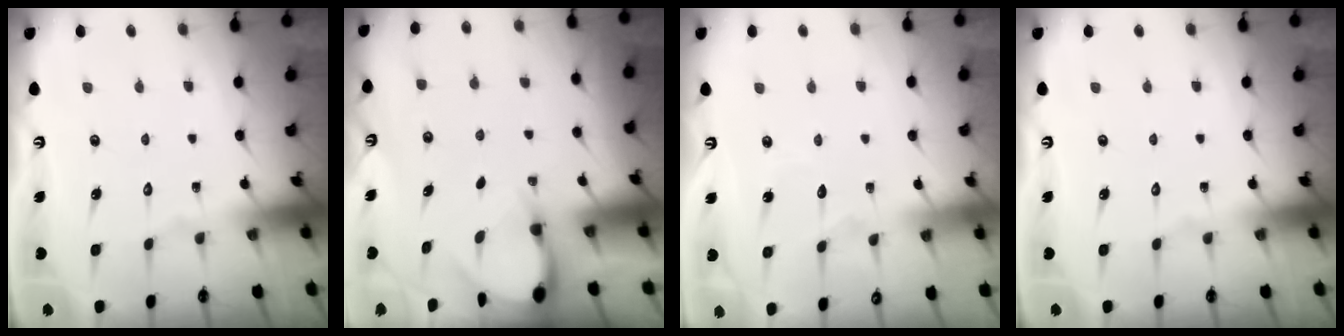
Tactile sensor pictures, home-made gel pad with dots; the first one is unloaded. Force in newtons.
{"total": 3.3, "press": 3.3, "slide": 0.3}
{"total": 2.8, "press": 2.8, "slide": 0.0}
{"total": 0.0}